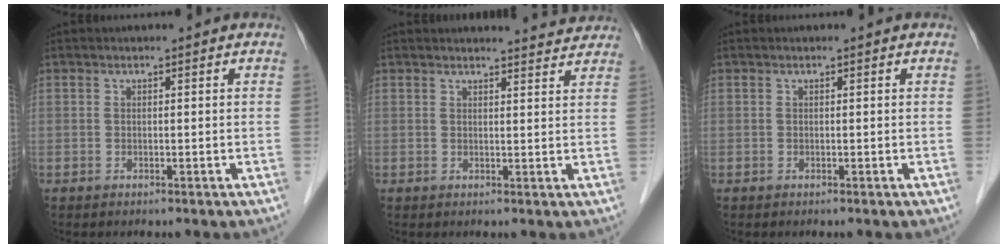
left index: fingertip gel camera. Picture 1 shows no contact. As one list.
[{"total": 4.7, "force": [4.7, 0.2, 0.3], "torque": [-0.009, -0.003, 0.045]}, {"total": 0.0}]